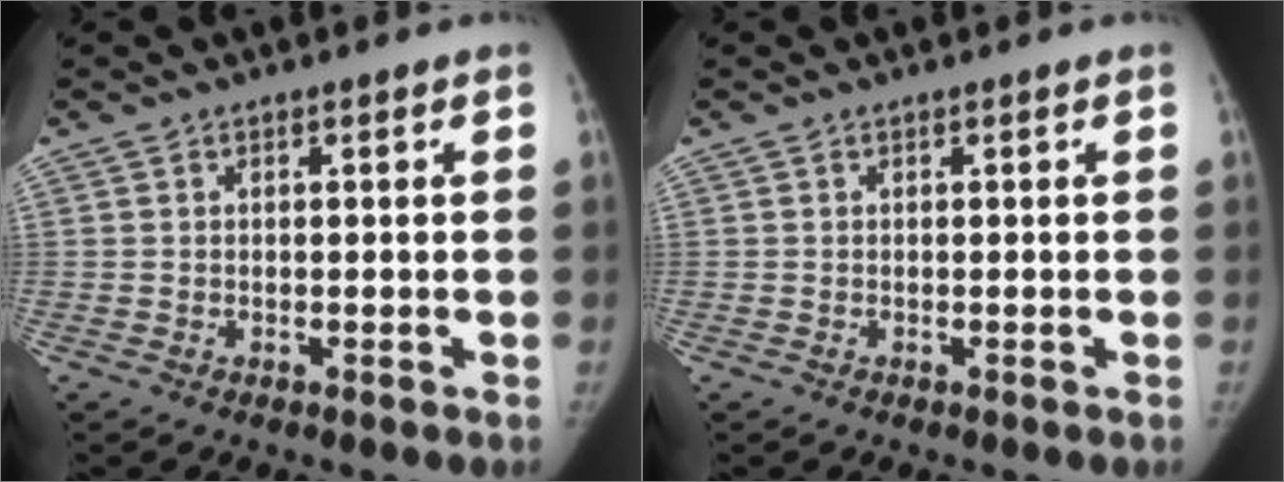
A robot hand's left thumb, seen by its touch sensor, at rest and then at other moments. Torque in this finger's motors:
{"motor_torque": [0.00, 0.00, 0.07, -0.07, 0.00]}